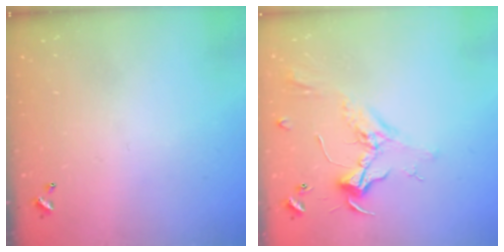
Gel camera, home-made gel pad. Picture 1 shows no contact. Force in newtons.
{"total": 2.4, "press": 2.3, "slide": 0.8}